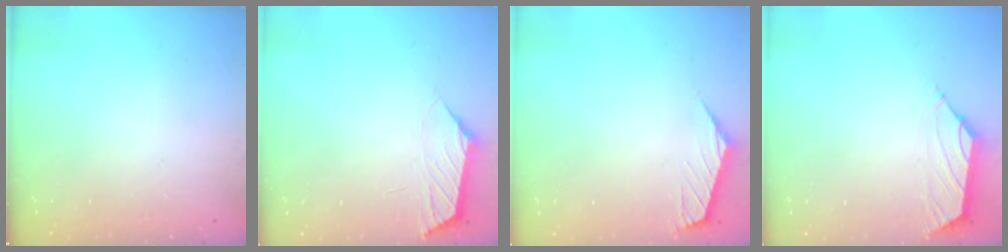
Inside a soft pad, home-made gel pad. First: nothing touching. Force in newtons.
{"total": 0.8, "press": 0.7, "slide": 0.4}
{"total": 0.7, "press": 0.6, "slide": 0.5}
{"total": 1.6, "press": 1.5, "slide": 0.6}